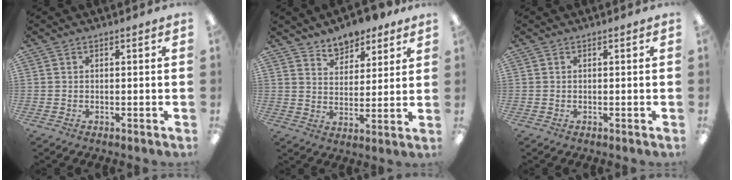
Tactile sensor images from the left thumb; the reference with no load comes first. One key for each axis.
{"total": 7.3, "fx": 6.5, "fy": 3.3, "fz": 0.7, "tx": -0.009, "ty": -0.045, "tz": 0.118}
{"total": 0.0}